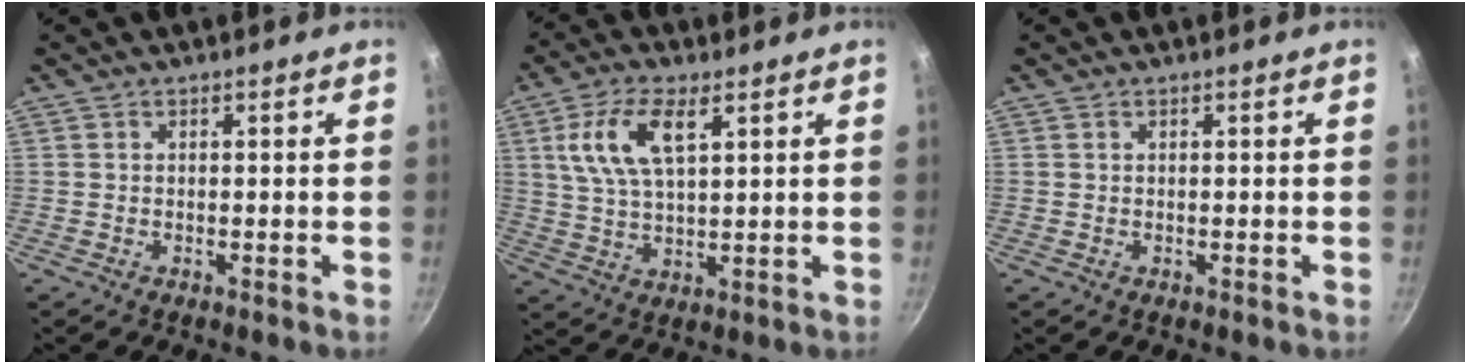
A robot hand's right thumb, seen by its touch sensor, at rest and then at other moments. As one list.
[{"total": 10.6, "force": [4.1, 4.7, 8.6], "torque": [-0.178, -0.004, 0.083]}, {"total": 0.0}]